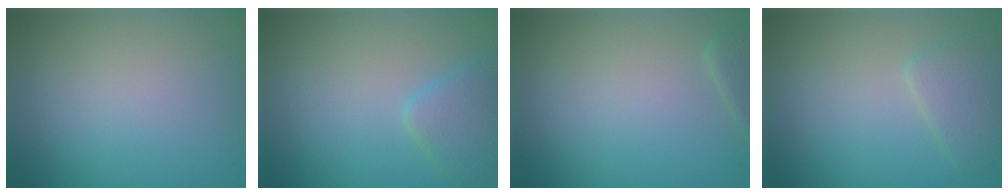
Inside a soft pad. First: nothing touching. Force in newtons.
{"total": 2.7, "press": 2.7, "slide": 0.1}
{"total": 1.2, "press": 1.2, "slide": 0.1}
{"total": 2.4, "press": 2.4, "slide": 0.1}